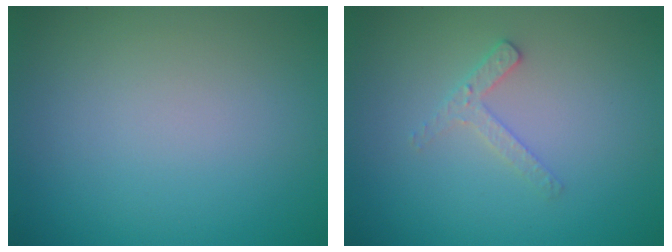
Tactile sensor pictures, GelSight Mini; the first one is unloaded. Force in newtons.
{"total": 1.7, "press": 1.7, "slide": 0.3}